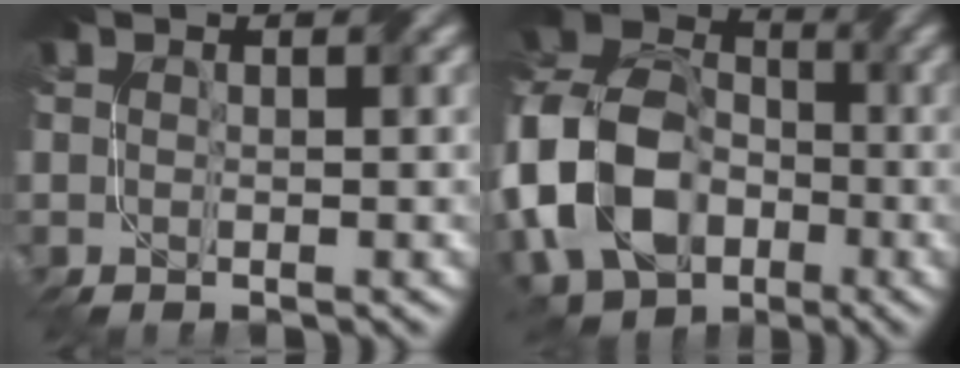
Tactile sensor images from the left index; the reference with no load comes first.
{"total": 12.9, "force": [-3.4, 9.9, 7.5], "torque": [-0.180, -0.002, -0.079]}